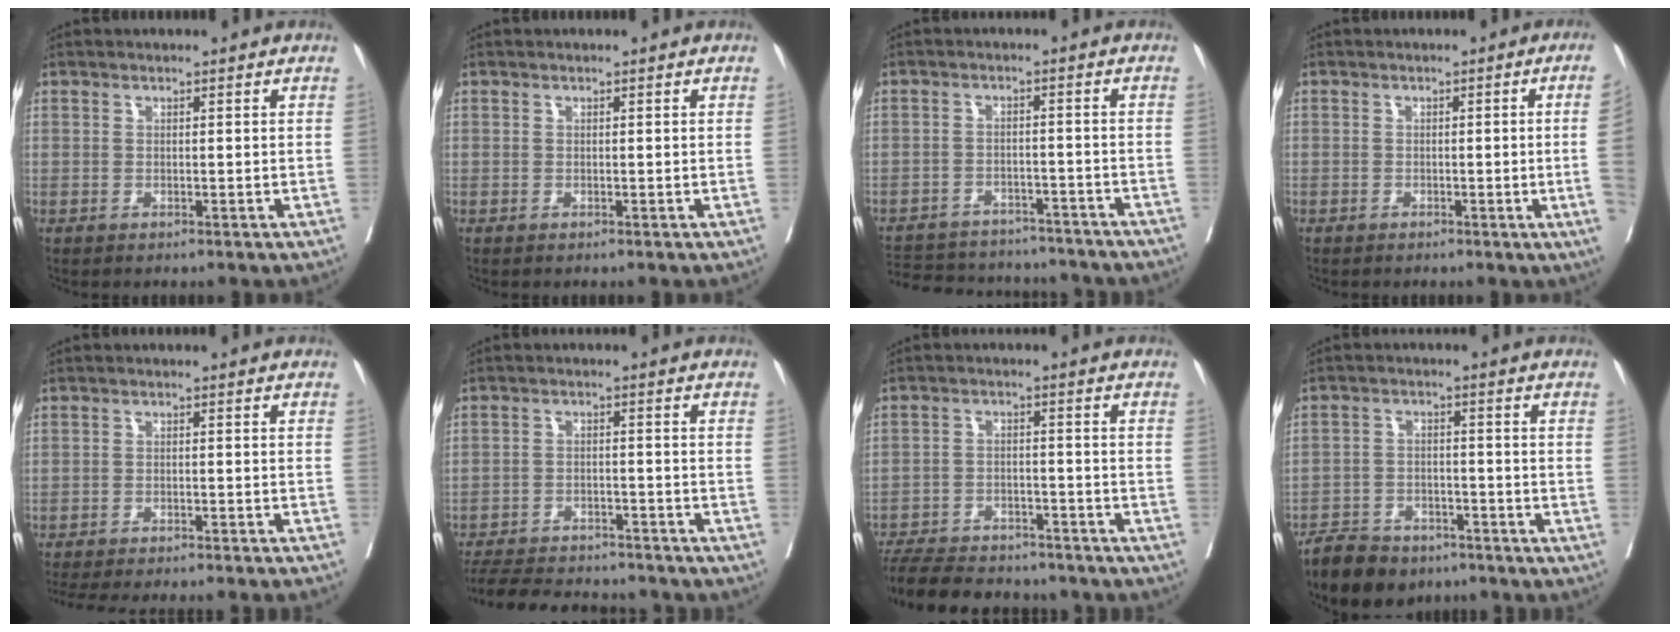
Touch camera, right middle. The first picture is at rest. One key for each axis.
{"total": 0.0}
{"total": 19.3, "fx": -17.4, "fy": 5.7, "fz": 6.1, "tx": -0.157, "ty": -0.008, "tz": -0.230}
{"total": 4.8, "fx": -0.8, "fy": -1.6, "fz": 4.4, "tx": -0.047, "ty": -0.009, "tz": -0.012}
{"total": 18.7, "fx": -17.0, "fy": 1.3, "fz": 7.6, "tx": -0.134, "ty": -0.036, "tz": -0.224}
{"total": 19.0, "fx": -17.2, "fy": 4.1, "fz": 6.8, "tx": -0.158, "ty": -0.016, "tz": -0.237}
{"total": 20.3, "fx": -18.1, "fy": 5.0, "fz": 7.6, "tx": -0.173, "ty": -0.019, "tz": -0.253}
{"total": 9.8, "fx": -8.0, "fy": 4.5, "fz": 3.4, "tx": -0.062, "ty": -0.003, "tz": -0.127}